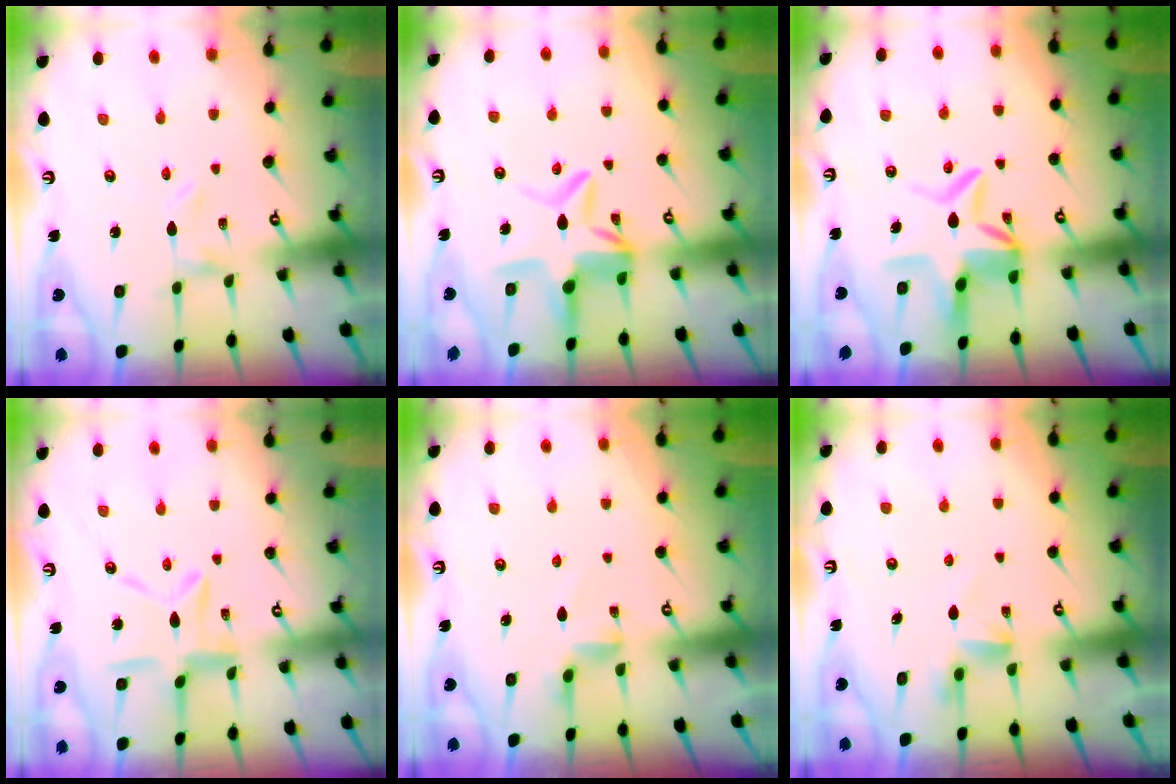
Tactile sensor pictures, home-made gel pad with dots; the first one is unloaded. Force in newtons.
{"total": 10.1, "press": 10.0, "slide": 1.7}
{"total": 8.2, "press": 7.8, "slide": 2.3}
{"total": 10.1, "press": 10.1, "slide": 1.0}
{"total": 3.4, "press": 3.3, "slide": 0.5}
{"total": 5.1, "press": 5.1, "slide": 0.5}